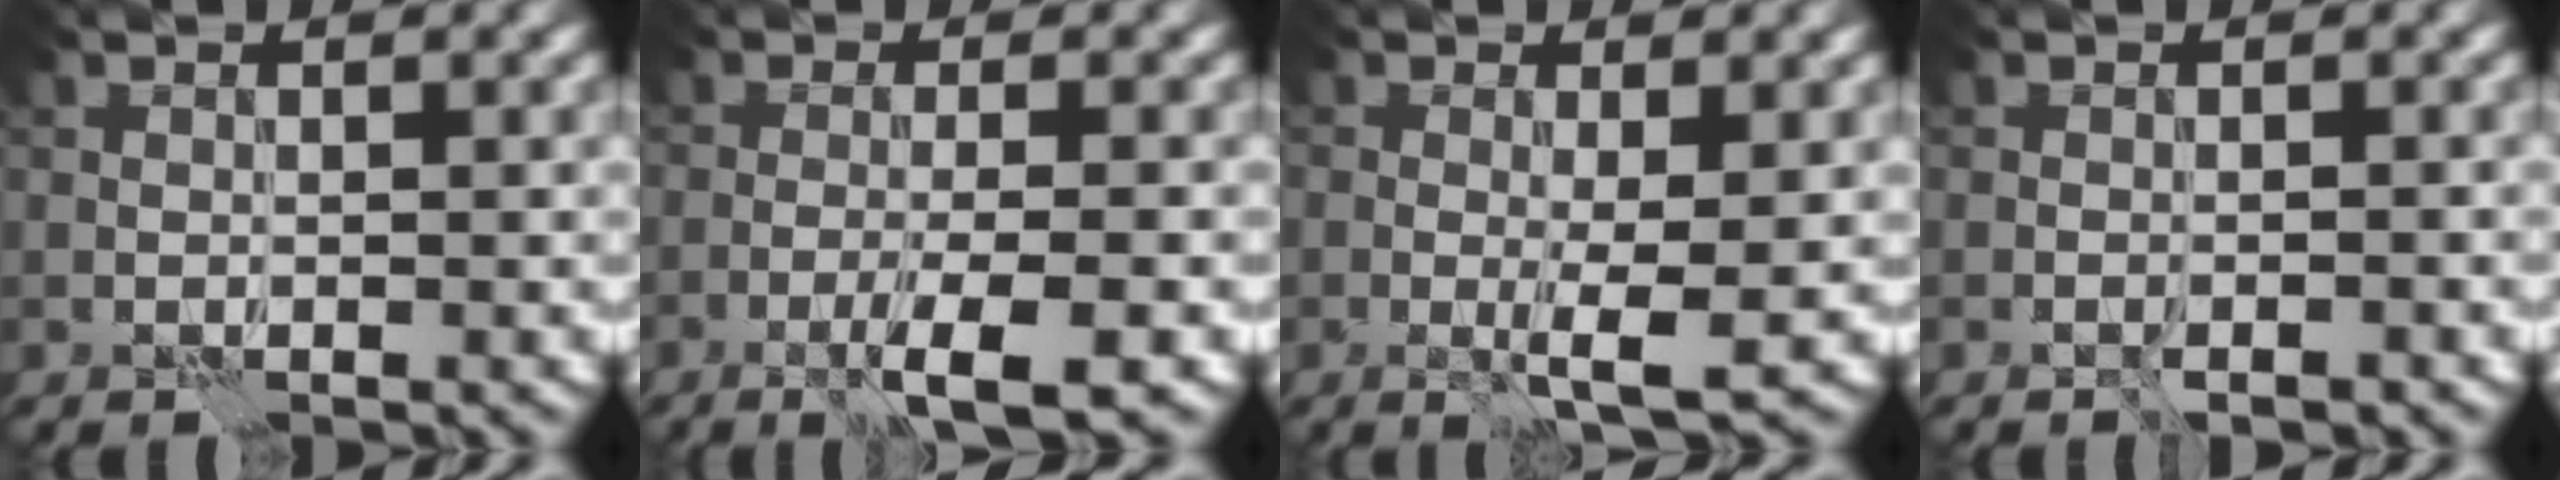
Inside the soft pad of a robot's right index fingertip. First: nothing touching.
{"total": 4.1, "force": [-2.2, 0.2, 3.4], "torque": [-0.054, 0.003, -0.045]}
{"total": 3.0, "force": [-0.5, 0.3, 3.0], "torque": [-0.053, -0.007, -0.011]}
{"total": 1.3, "force": [-1.1, 0.0, 0.7], "torque": [-0.012, 0.001, -0.017]}